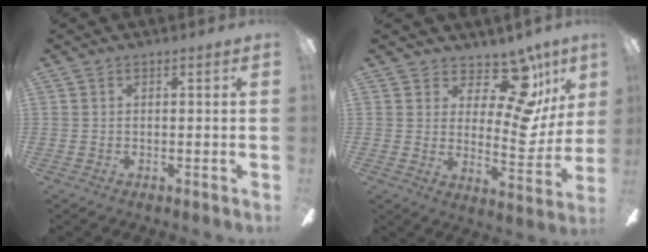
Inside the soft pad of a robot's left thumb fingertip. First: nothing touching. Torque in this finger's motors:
{"motor_torque": [0.63, 0.70, -0.45, 0.01, 0.00]}